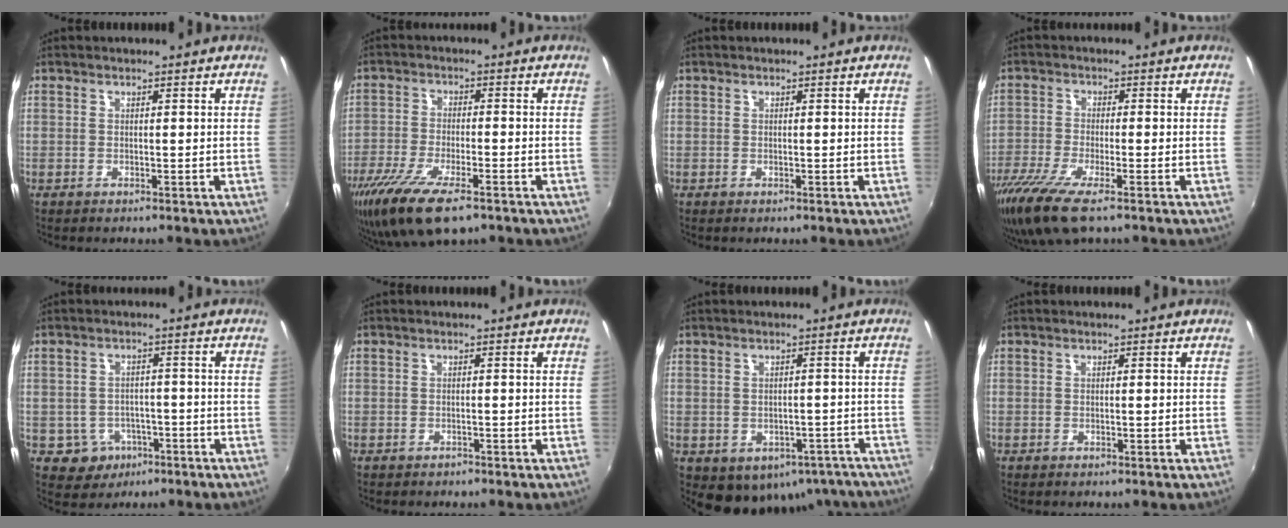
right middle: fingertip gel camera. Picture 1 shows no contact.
{"total": 12.8, "force": [-8.4, 3.8, 8.9], "torque": [-0.198, -0.043, -0.154]}
{"total": 0.0}
{"total": 10.1, "force": [-6.8, 2.3, 7.2], "torque": [-0.170, -0.035, -0.130]}
{"total": 6.3, "force": [-2.8, 5.5, 1.4], "torque": [-0.040, 0.010, -0.026]}
{"total": 0.9, "force": [-0.7, 0.5, 0.1], "torque": [-0.003, 0.001, -0.009]}
{"total": 14.2, "force": [-9.0, 9.3, 5.7], "torque": [-0.107, 0.008, -0.081]}
{"total": 0.0}